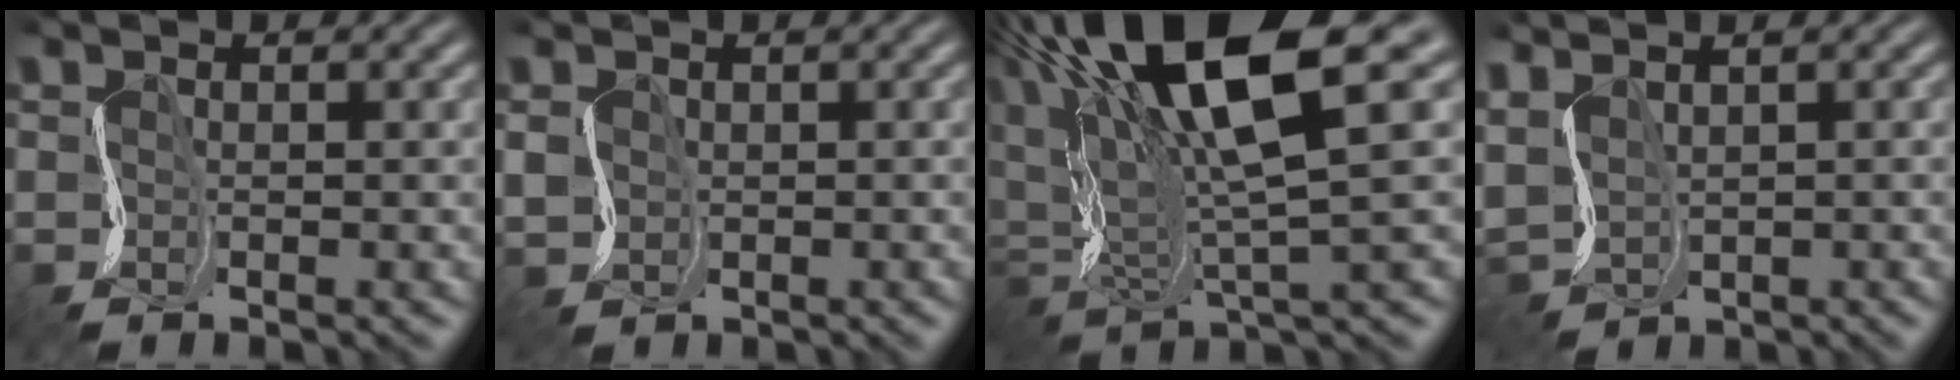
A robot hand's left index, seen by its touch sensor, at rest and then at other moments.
{"total": 1.3, "force": [0.1, 1.3, -0.3], "torque": [-0.001, 0.000, 0.005]}
{"total": 13.0, "force": [5.8, 3.3, 11.1], "torque": [-0.206, 0.021, 0.108]}
{"total": 4.2, "force": [2.2, 2.8, 2.2], "torque": [-0.080, 0.016, 0.056]}